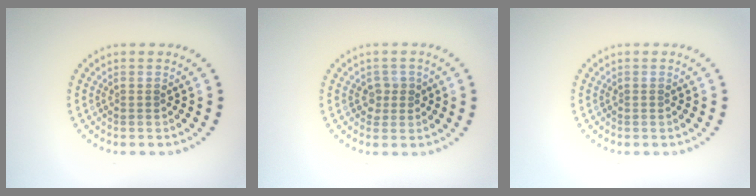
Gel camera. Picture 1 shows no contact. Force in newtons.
{"total": 1.4, "press": 1.2, "slide": 0.7}
{"total": 0.0}